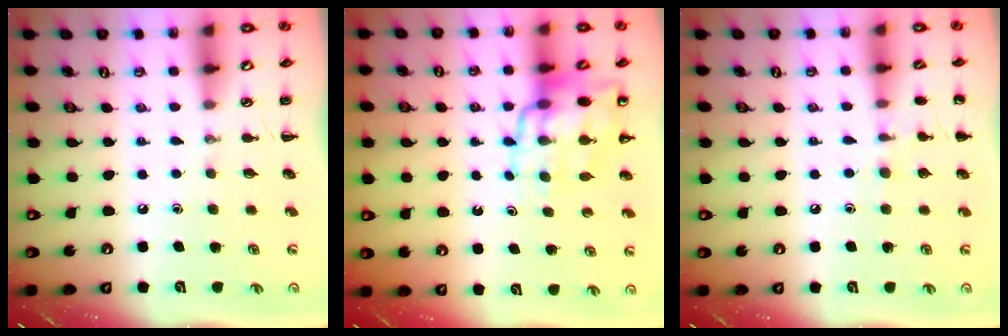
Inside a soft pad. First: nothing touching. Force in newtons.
{"total": 14.0, "press": 13.5, "slide": 3.7}
{"total": 6.9, "press": 6.7, "slide": 1.9}